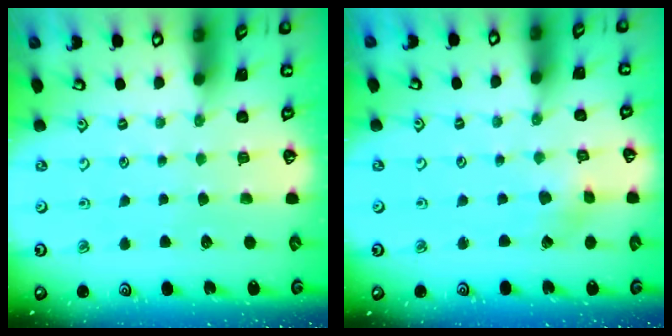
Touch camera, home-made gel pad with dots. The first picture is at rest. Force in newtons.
{"total": 2.1, "press": 2.1, "slide": 0.2}